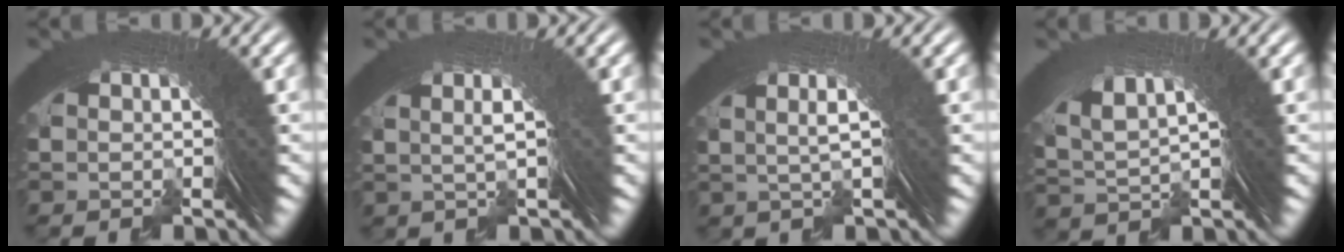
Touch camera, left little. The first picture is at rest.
{"total": 3.7, "force": [1.7, 0.0, 3.2], "torque": [-0.033, 0.015, 0.024]}
{"total": 4.7, "force": [2.3, 0.5, 4.1], "torque": [-0.045, 0.021, 0.028]}
{"total": 5.9, "force": [3.0, 2.7, 4.4], "torque": [-0.092, 0.017, 0.049]}